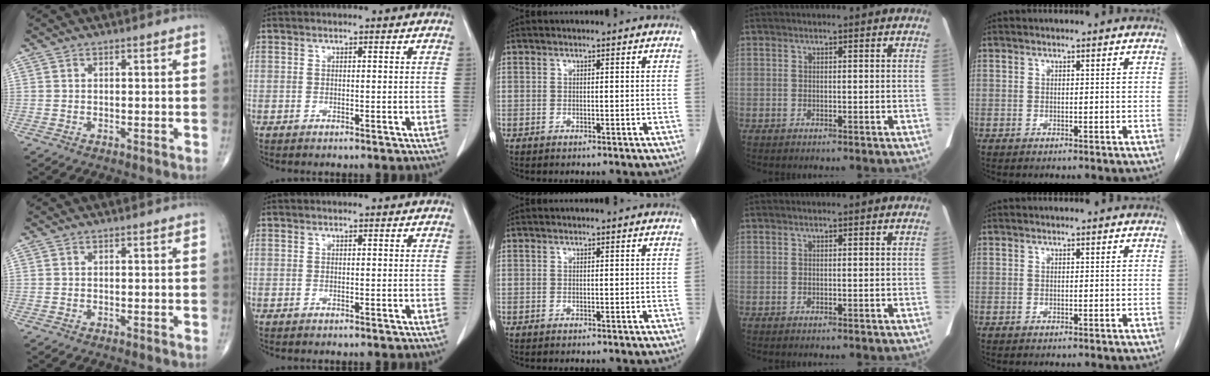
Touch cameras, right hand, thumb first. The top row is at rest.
{}